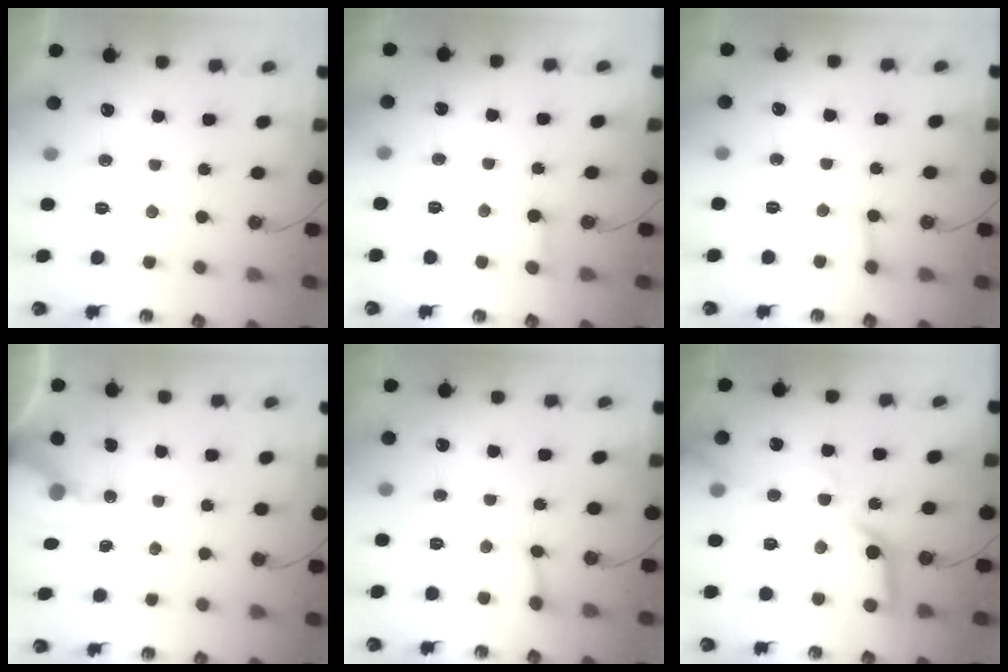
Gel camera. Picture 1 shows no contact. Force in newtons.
{"total": 2.1, "press": 2.1, "slide": 0.1}
{"total": 2.8, "press": 2.8, "slide": 0.3}
{"total": 6.7, "press": 6.7, "slide": 0.4}
{"total": 3.0, "press": 2.9, "slide": 0.4}
{"total": 13.4, "press": 13.3, "slide": 1.2}